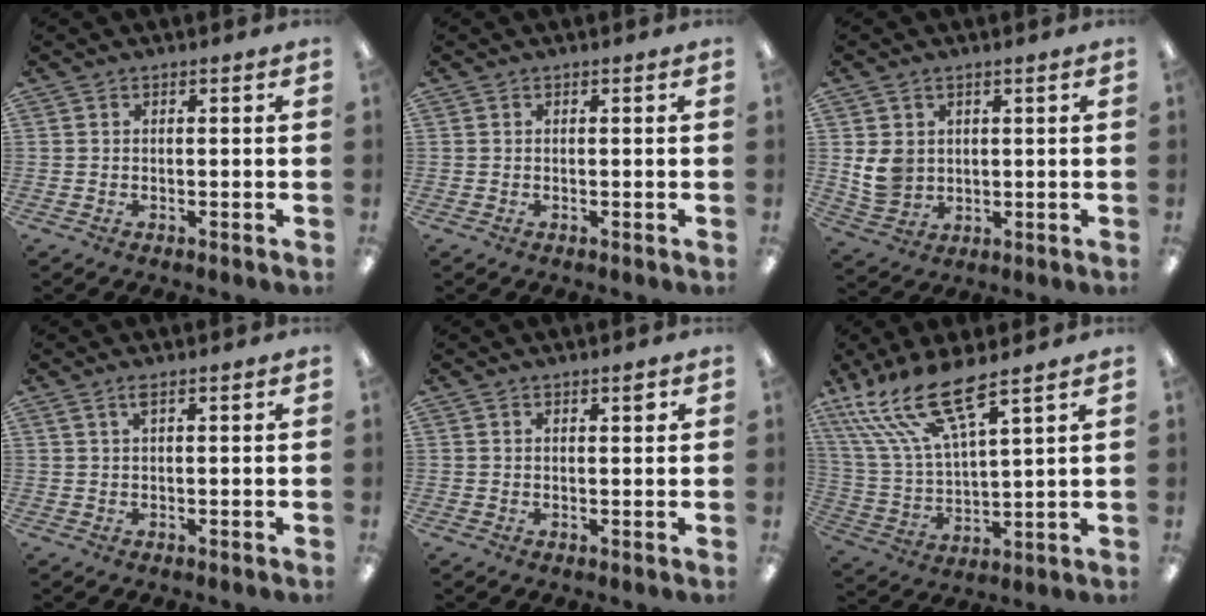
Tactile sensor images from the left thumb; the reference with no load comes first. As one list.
[{"total": 0.0}, {"total": 6.6, "force": [2.0, 5.4, 3.2], "torque": [-0.064, 0.000, 0.039]}, {"total": 2.2, "force": [1.2, 0.4, 1.8], "torque": [-0.039, 0.004, 0.020]}, {"total": 1.9, "force": [1.3, 0.4, 1.2], "torque": [-0.011, -0.006, 0.020]}, {"total": 17.5, "force": [12.3, 4.5, 11.6], "torque": [-0.255, -0.068, 0.216]}]